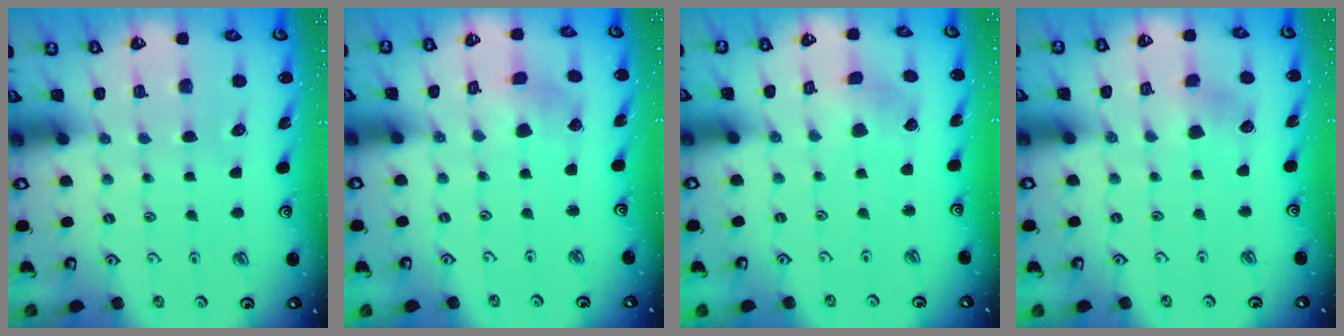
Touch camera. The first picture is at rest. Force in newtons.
{"total": 2.9, "press": 2.8, "slide": 0.2}
{"total": 2.2, "press": 2.2, "slide": 0.1}
{"total": 3.9, "press": 3.8, "slide": 0.4}